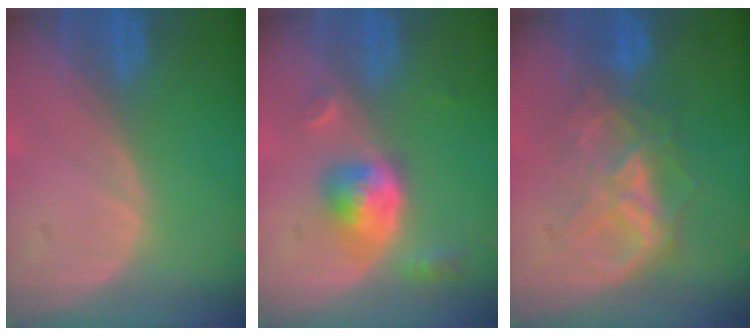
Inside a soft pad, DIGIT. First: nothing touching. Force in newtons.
{"total": 5.2, "press": 4.8, "slide": 2.1}
{"total": 6.4, "press": 6.4, "slide": 0.7}